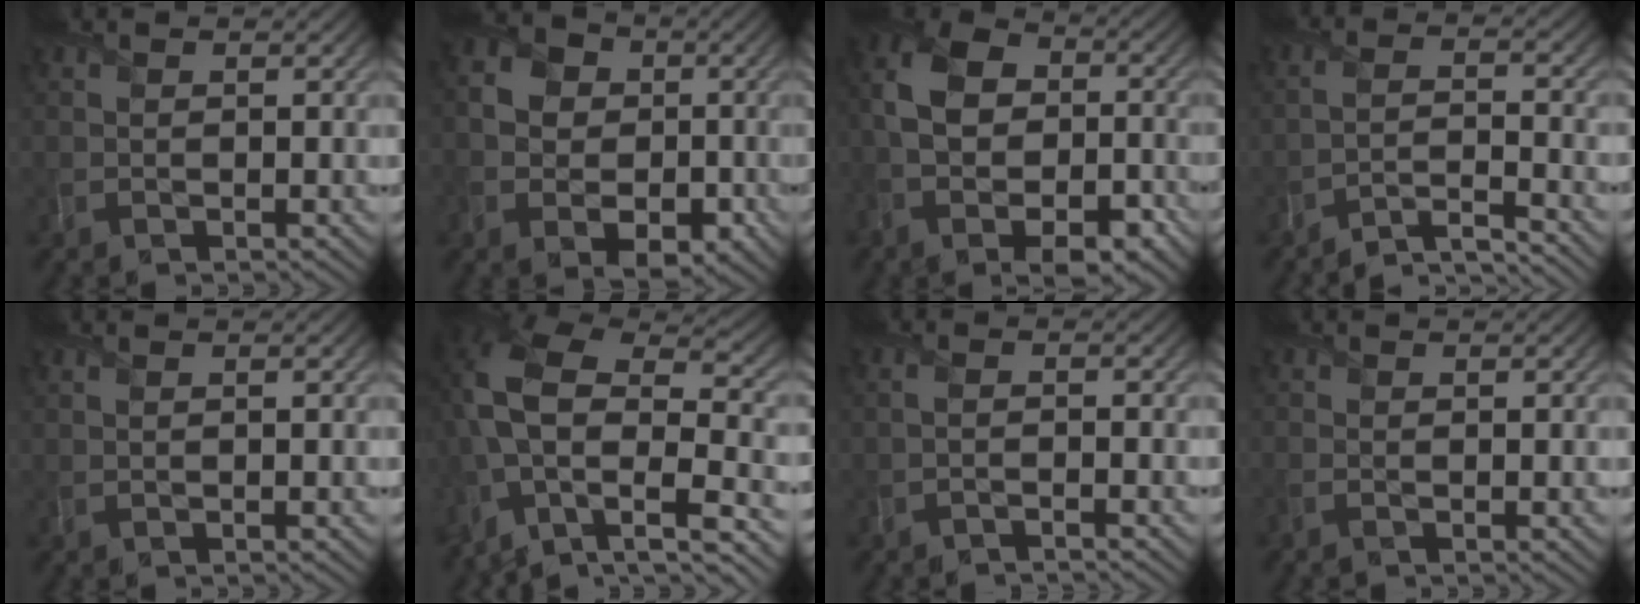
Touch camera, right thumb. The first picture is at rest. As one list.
[{"total": 9.7, "force": [-2.1, 7.9, 5.2], "torque": [-0.116, -0.033, -0.042]}, {"total": 14.2, "force": [-4.2, 9.2, 10.0], "torque": [-0.193, -0.024, -0.052]}, {"total": 6.0, "force": [-5.1, 0.9, 3.1], "torque": [-0.051, 0.007, -0.098]}, {"total": 0.7, "force": [0.0, 0.0, 0.7], "torque": [-0.013, 0.003, -0.001]}, {"total": 17.0, "force": [-3.7, 10.4, 12.9], "torque": [-0.280, -0.026, -0.029]}, {"total": 1.9, "force": [-1.4, 0.3, 1.3], "torque": [-0.018, 0.001, -0.040]}, {"total": 0.8, "force": [-0.6, 0.1, 0.6], "torque": [-0.015, -0.003, -0.016]}]